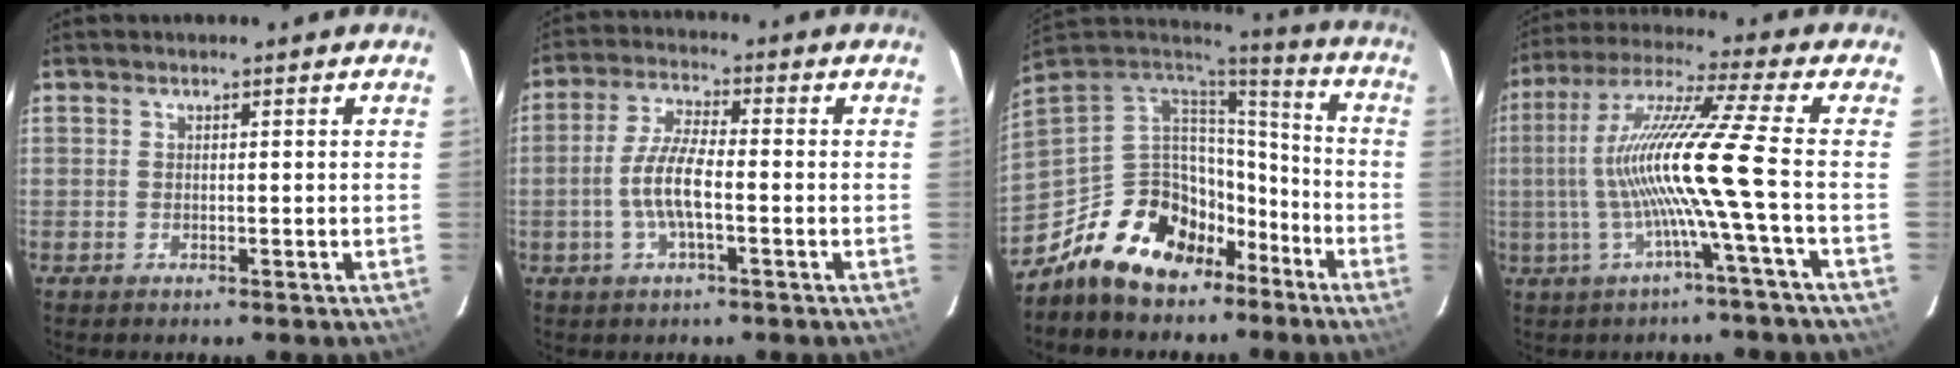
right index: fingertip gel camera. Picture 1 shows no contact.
{"total": 7.2, "force": [-1.8, 1.8, 6.7], "torque": [-0.139, 0.003, -0.036]}
{"total": 18.0, "force": [-10.8, 11.7, 8.4], "torque": [-0.178, 0.028, -0.170]}
{"total": 13.5, "force": [-2.7, -3.0, 12.9], "torque": [-0.237, -0.001, -0.046]}